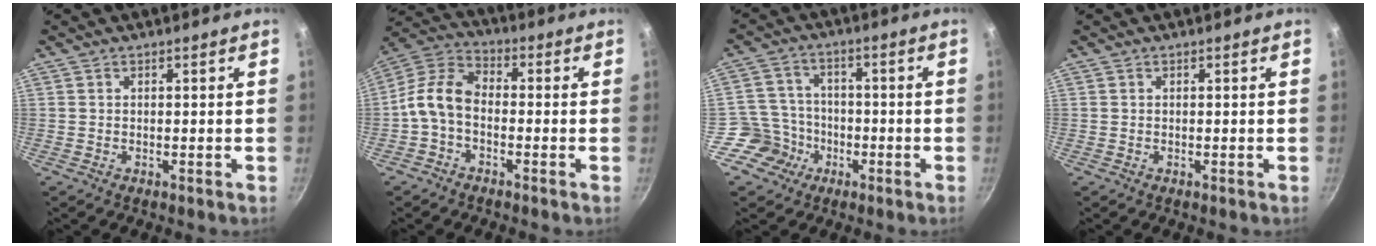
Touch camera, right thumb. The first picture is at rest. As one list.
[{"total": 8.7, "force": [-2.2, 5.6, 6.3], "torque": [-0.122, 0.040, -0.061]}, {"total": 7.3, "force": [-3.2, 6.5, 0.8], "torque": [0.012, 0.040, -0.065]}, {"total": 0.0}]